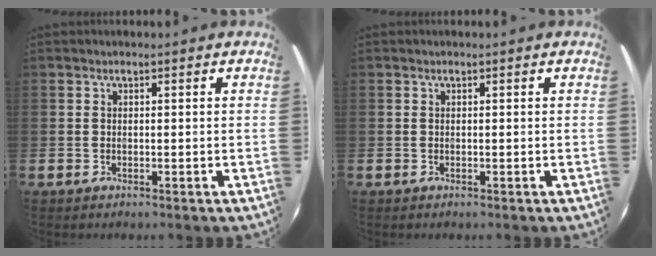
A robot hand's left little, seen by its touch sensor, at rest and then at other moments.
{"total": 0.0}